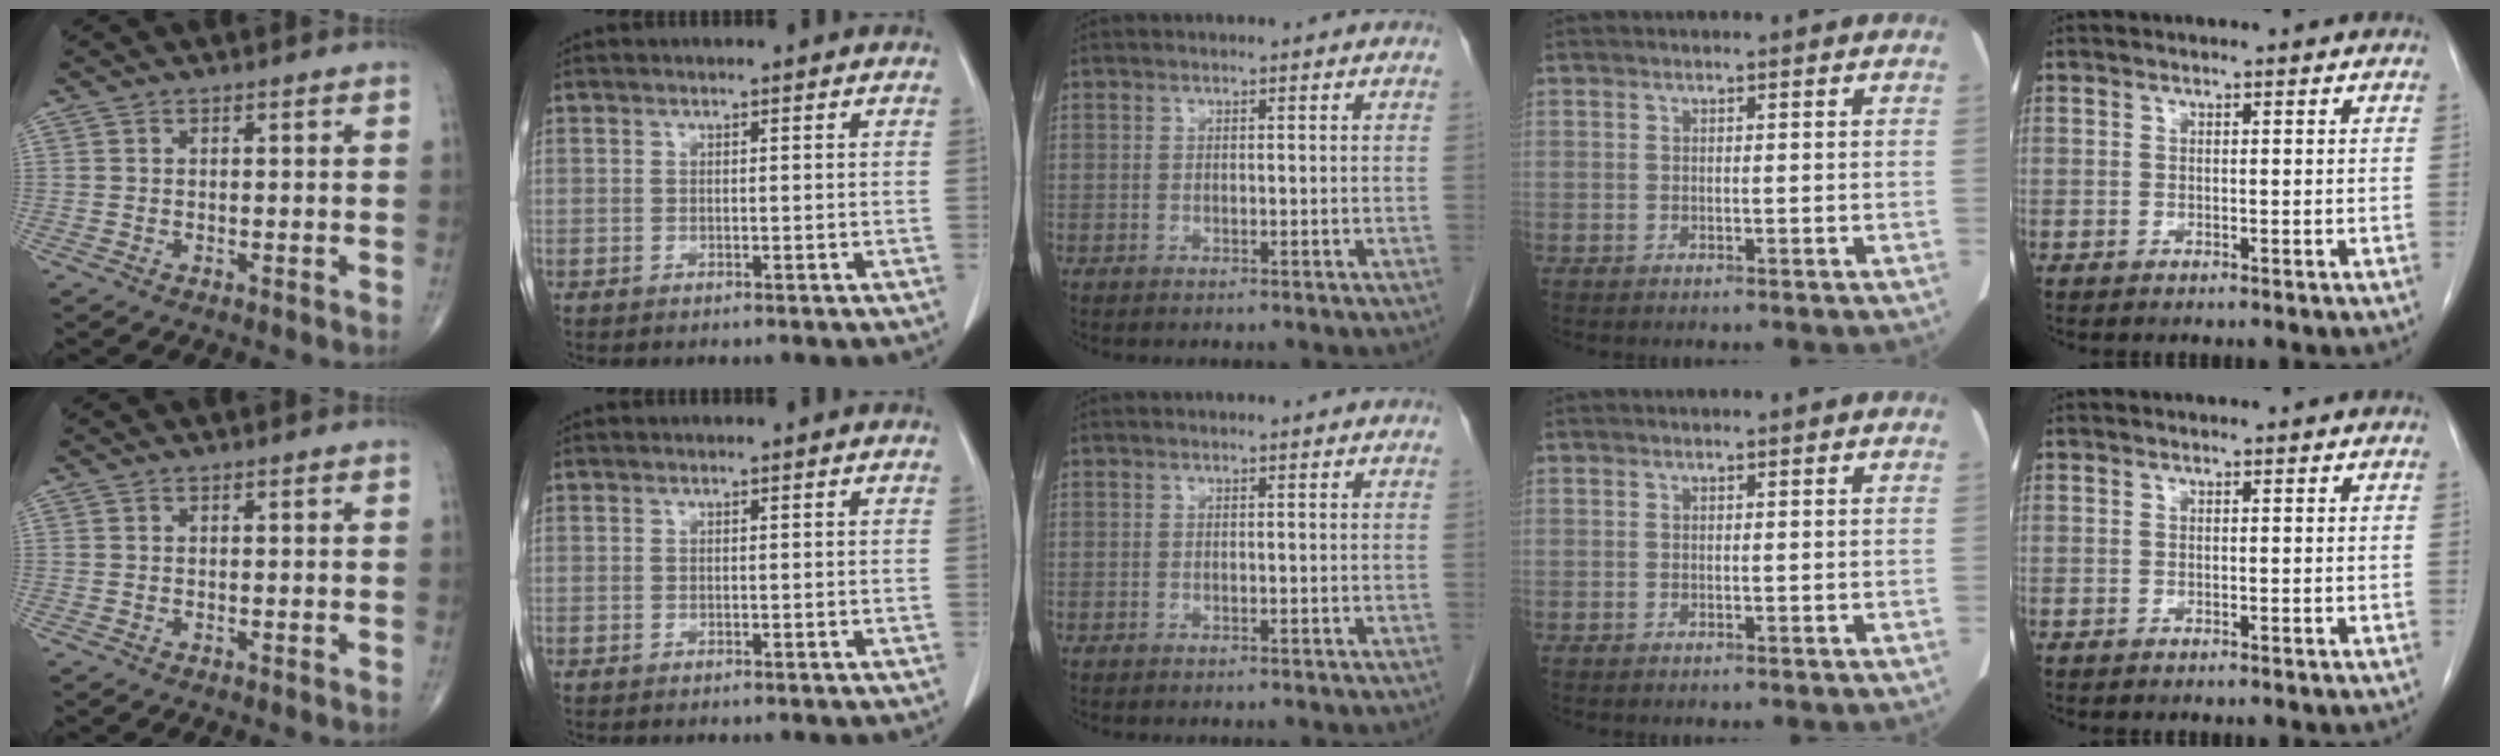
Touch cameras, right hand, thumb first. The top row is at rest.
{}